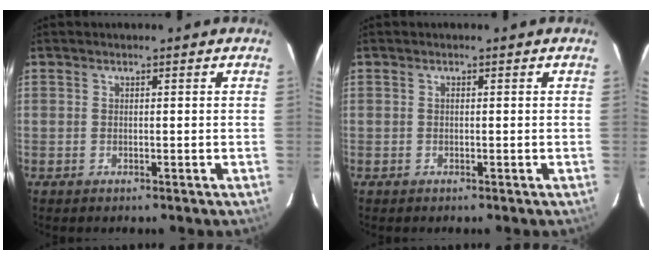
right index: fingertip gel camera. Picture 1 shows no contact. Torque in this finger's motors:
{"motor_torque": [0.19, 0.06, 0.03, 0.03]}